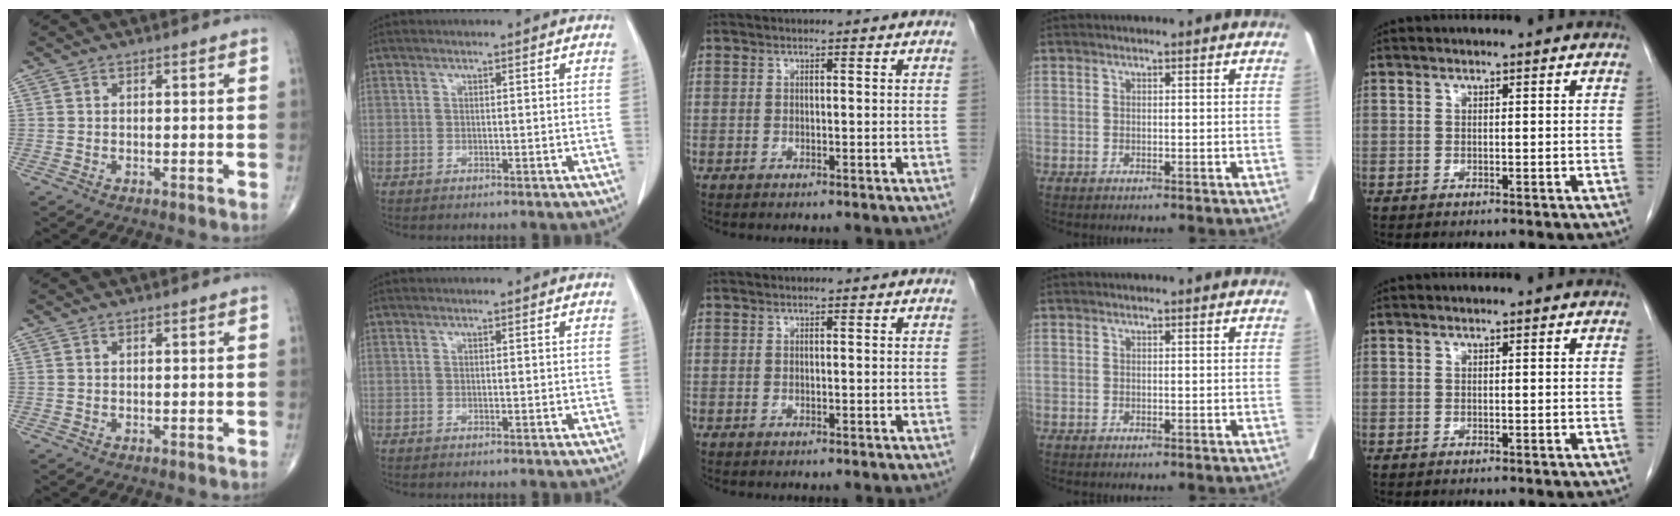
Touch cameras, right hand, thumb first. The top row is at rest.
{}